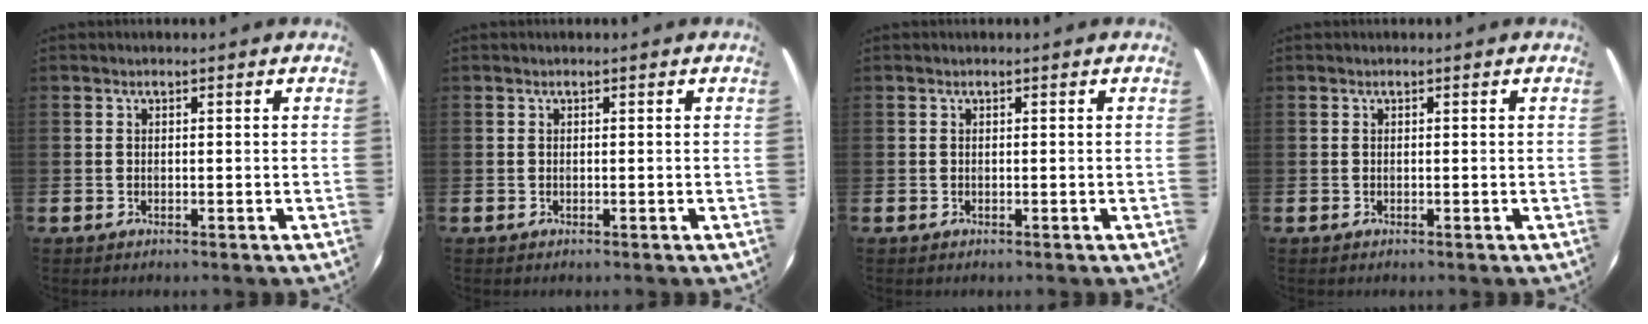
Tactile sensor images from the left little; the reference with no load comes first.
{"total": 0.0}
{"total": 0.0}
{"total": 0.0}